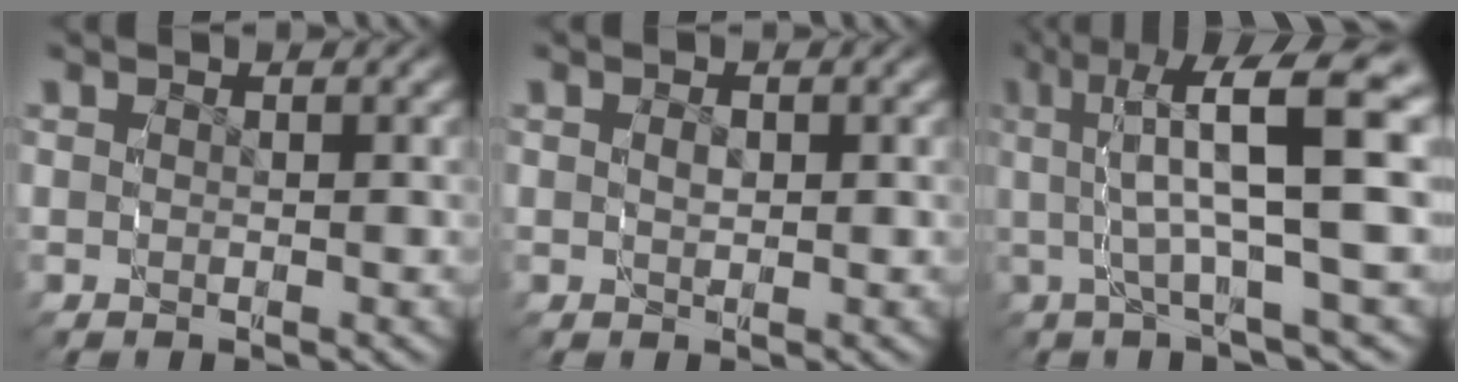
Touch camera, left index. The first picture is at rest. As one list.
[{"total": 1.1, "force": [-0.1, 0.7, 0.7], "torque": [-0.018, -0.010, 0.002]}, {"total": 9.2, "force": [1.6, 2.5, 8.7], "torque": [-0.135, 0.020, 0.013]}]